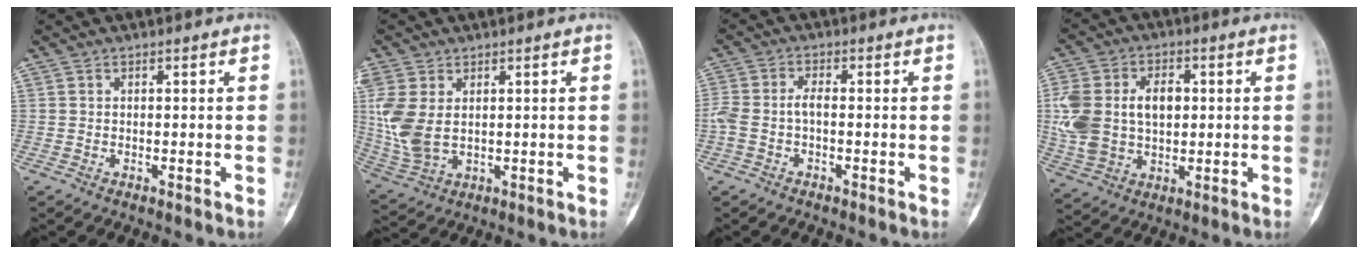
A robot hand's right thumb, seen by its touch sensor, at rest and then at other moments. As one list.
[{"total": 10.2, "force": [1.7, 6.5, 7.7], "torque": [-0.189, -0.003, 0.048]}, {"total": 4.8, "force": [-0.9, 2.5, 4.0], "torque": [-0.103, 0.020, -0.019]}, {"total": 15.8, "force": [1.6, 10.8, 11.5], "torque": [-0.230, 0.012, 0.038]}]